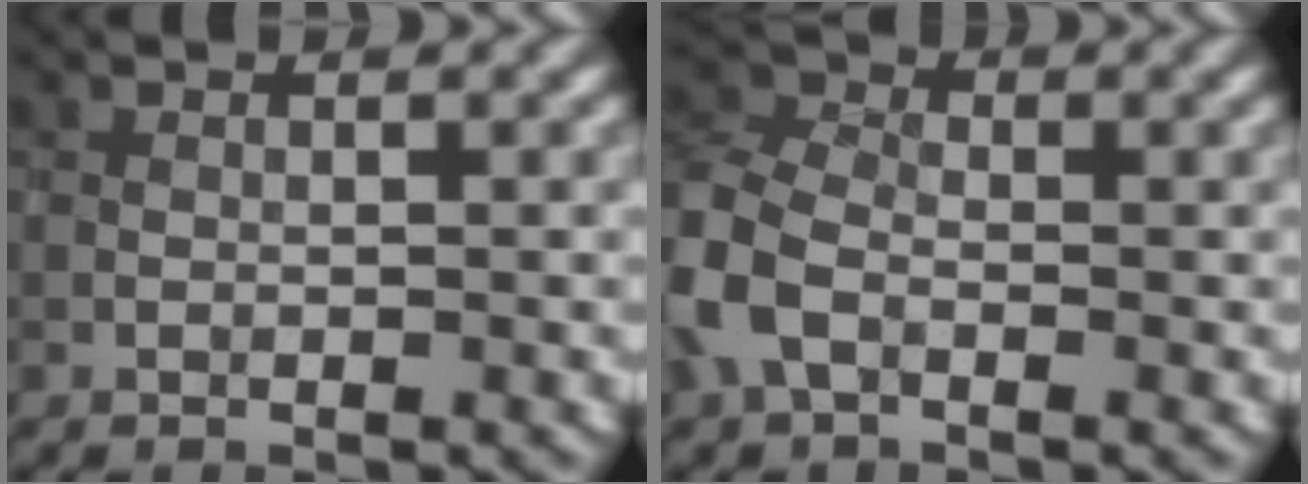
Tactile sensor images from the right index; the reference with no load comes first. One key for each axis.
{"total": 5.2, "fx": -2.0, "fy": 3.4, "fz": 3.4, "tx": -0.086, "ty": 0.007, "tz": -0.056}